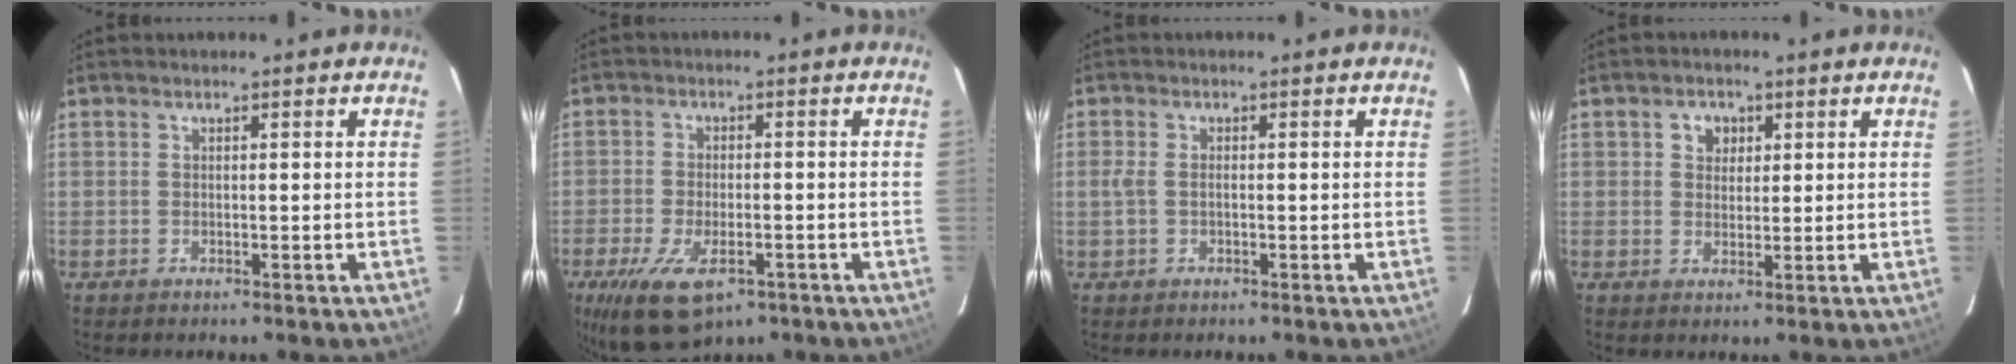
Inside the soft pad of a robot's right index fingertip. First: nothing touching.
{"total": 12.4, "force": [-6.9, 5.7, 8.5], "torque": [-0.188, -0.037, -0.112]}
{"total": 2.2, "force": [-0.3, 1.2, 1.8], "torque": [-0.038, -0.001, -0.006]}
{"total": 3.1, "force": [1.1, 2.7, 1.1], "torque": [-0.012, 0.009, 0.021]}